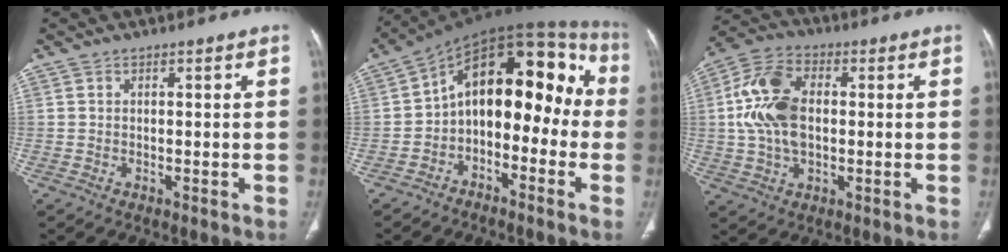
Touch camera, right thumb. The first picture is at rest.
{"total": 17.4, "force": [-1.8, 10.6, 13.7], "torque": [-0.146, 0.081, -0.041]}
{"total": 13.0, "force": [0.7, 8.2, 10.1], "torque": [-0.197, 0.019, 0.011]}